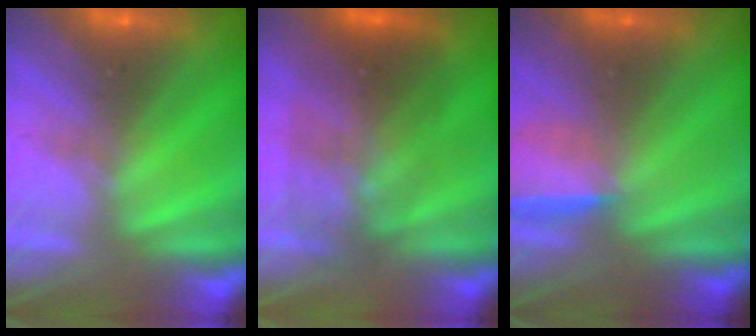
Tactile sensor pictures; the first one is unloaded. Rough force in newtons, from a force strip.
{"total": 3.0}
{"total": 1.6}